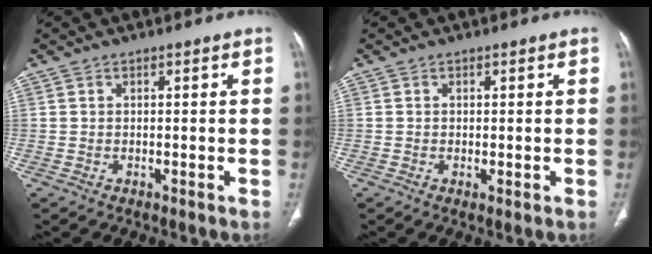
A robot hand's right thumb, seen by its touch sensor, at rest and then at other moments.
{"total": 0.8, "force": [-0.2, 0.3, 0.8], "torque": [-0.017, -0.005, -0.004]}